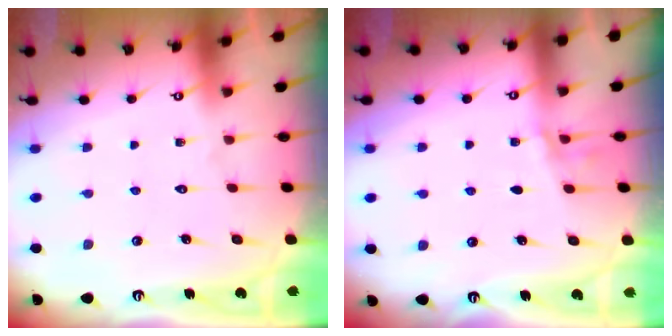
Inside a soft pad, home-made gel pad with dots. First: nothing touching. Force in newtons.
{"total": 3.0, "press": 3.0, "slide": 0.4}